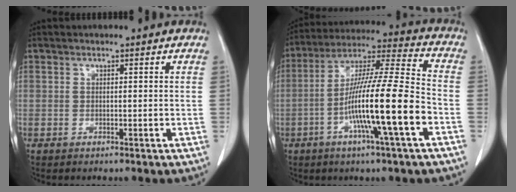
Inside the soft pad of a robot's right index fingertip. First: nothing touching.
{"total": 16.9, "force": [-5.3, -0.2, 16.1], "torque": [-0.290, -0.003, -0.100]}